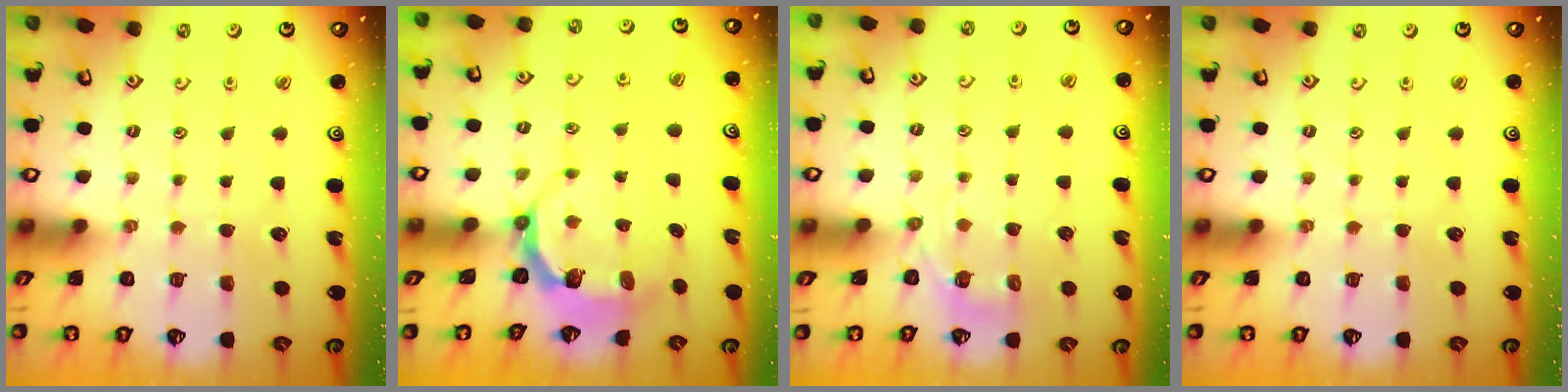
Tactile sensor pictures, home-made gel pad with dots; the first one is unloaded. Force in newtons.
{"total": 5.6, "press": 4.4, "slide": 3.4}
{"total": 2.3, "press": 1.4, "slide": 1.8}
{"total": 0.0}